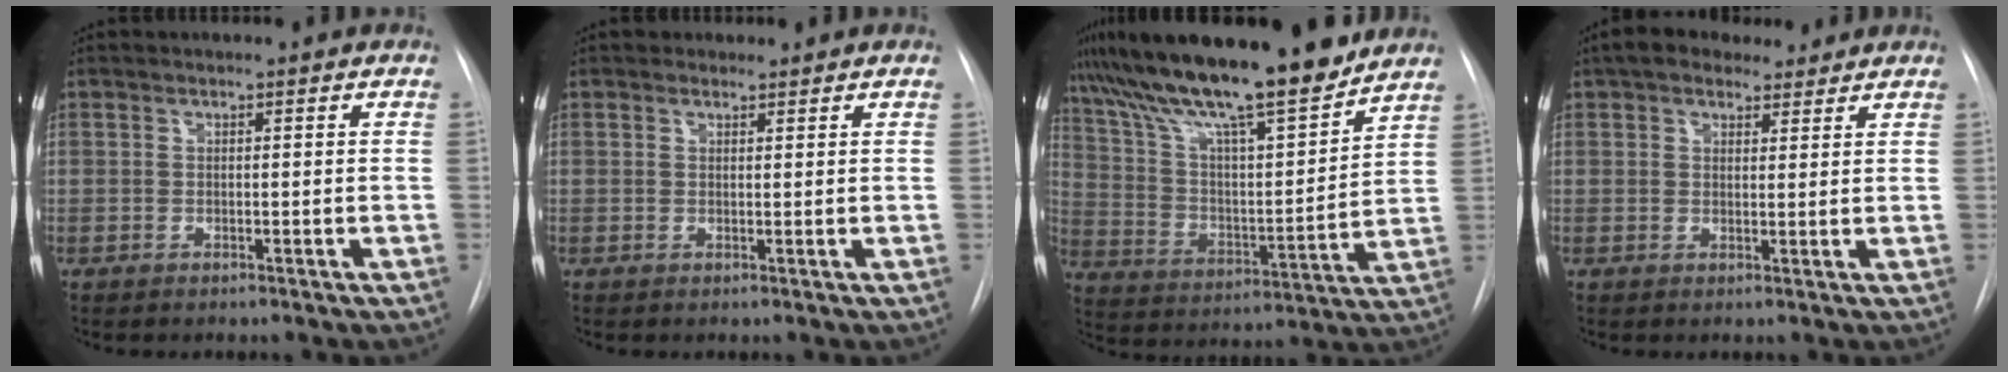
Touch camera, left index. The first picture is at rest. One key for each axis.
{"total": 0.9, "fx": 0.8, "fy": 0.5, "fz": -0.1, "tx": 0.000, "ty": 0.001, "tz": 0.009}
{"total": 22.2, "fx": 18.0, "fy": 2.7, "fz": 12.8, "tx": -0.228, "ty": 0.010, "tz": 0.299}
{"total": 8.2, "fx": 6.6, "fy": 3.7, "fz": 3.2, "tx": -0.041, "ty": 0.031, "tz": 0.102}